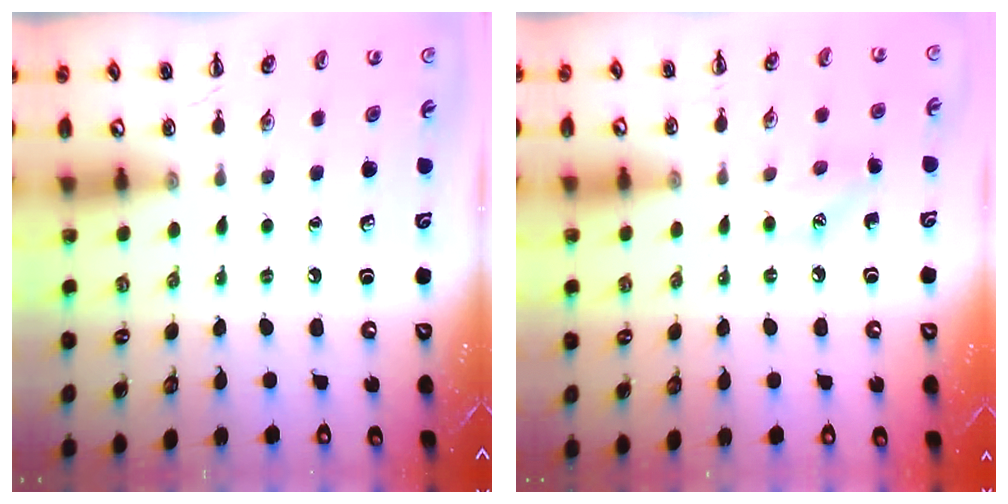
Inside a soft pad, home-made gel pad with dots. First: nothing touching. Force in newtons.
{"total": 7.9, "press": 7.7, "slide": 1.6}